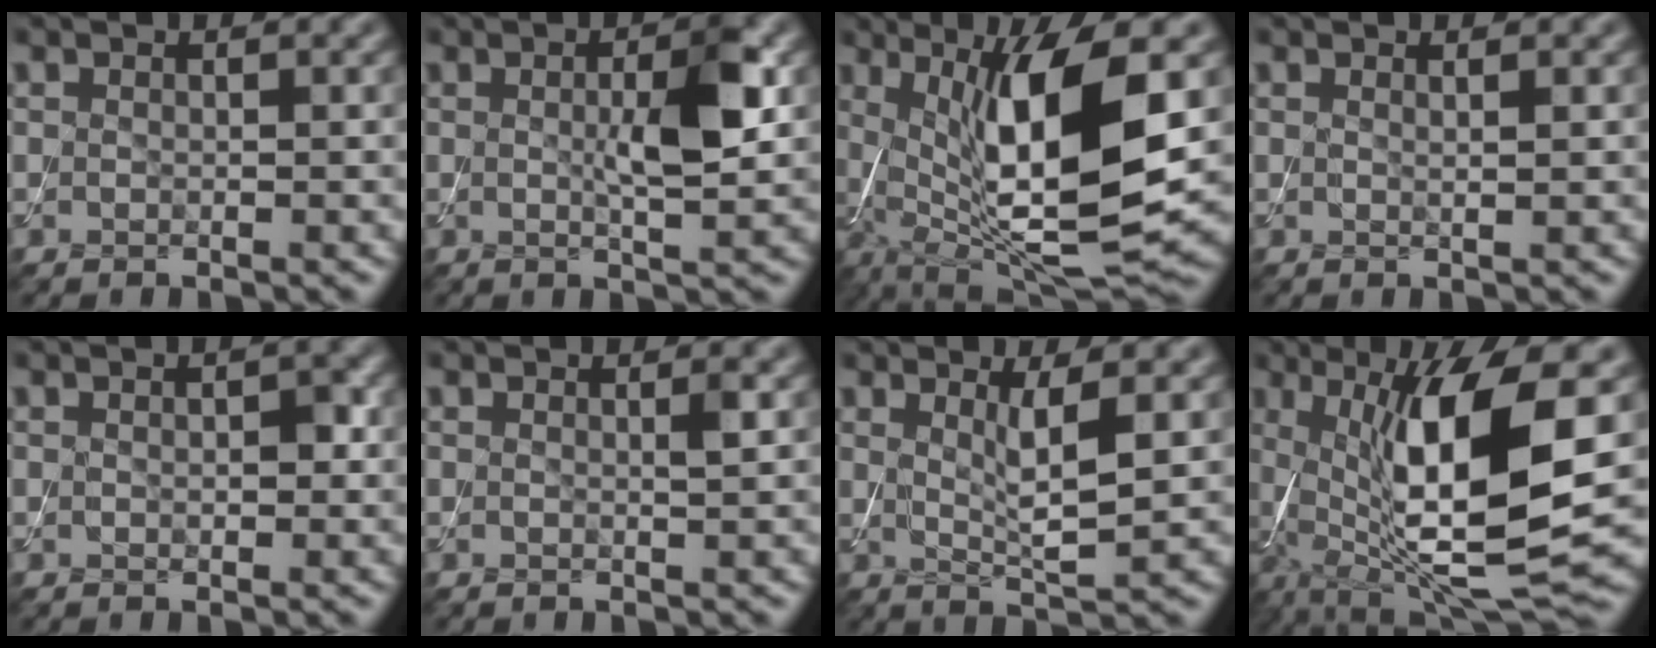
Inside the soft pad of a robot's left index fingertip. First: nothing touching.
{"total": 4.6, "force": [0.4, 1.0, 4.5], "torque": [-0.079, 0.001, 0.007]}
{"total": 12.2, "force": [1.4, 3.2, 11.7], "torque": [-0.199, -0.010, 0.033]}
{"total": 0.9, "force": [0.4, 0.3, 0.8], "torque": [-0.006, 0.001, 0.004]}
{"total": 1.8, "force": [0.1, 0.9, 1.5], "torque": [-0.024, 0.002, 0.003]}
{"total": 0.8, "force": [0.2, 0.1, 0.7], "torque": [-0.011, 0.001, 0.001]}
{"total": 3.5, "force": [1.0, 0.6, 3.3], "torque": [-0.058, -0.011, 0.021]}
{"total": 13.6, "force": [1.0, 3.6, 13.1], "torque": [-0.228, -0.013, 0.023]}